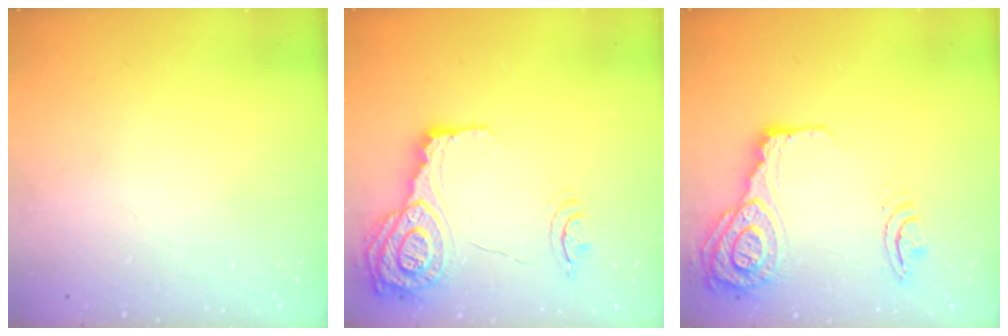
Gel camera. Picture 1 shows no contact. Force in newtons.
{"total": 16.0, "press": 15.9, "slide": 1.2}
{"total": 18.9, "press": 18.6, "slide": 3.2}